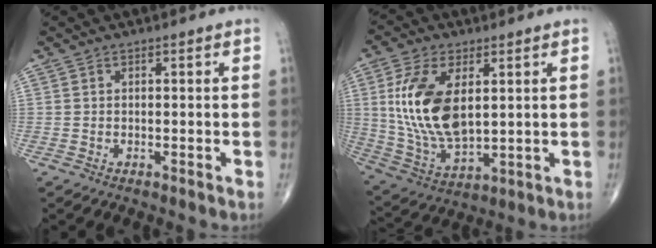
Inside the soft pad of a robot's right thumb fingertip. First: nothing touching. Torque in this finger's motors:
{"motor_torque": [2.13, 2.06, 1.70, 0.25, 0.33]}